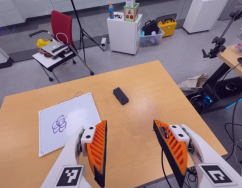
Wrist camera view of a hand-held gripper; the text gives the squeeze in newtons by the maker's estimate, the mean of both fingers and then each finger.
{"total": 0.0}